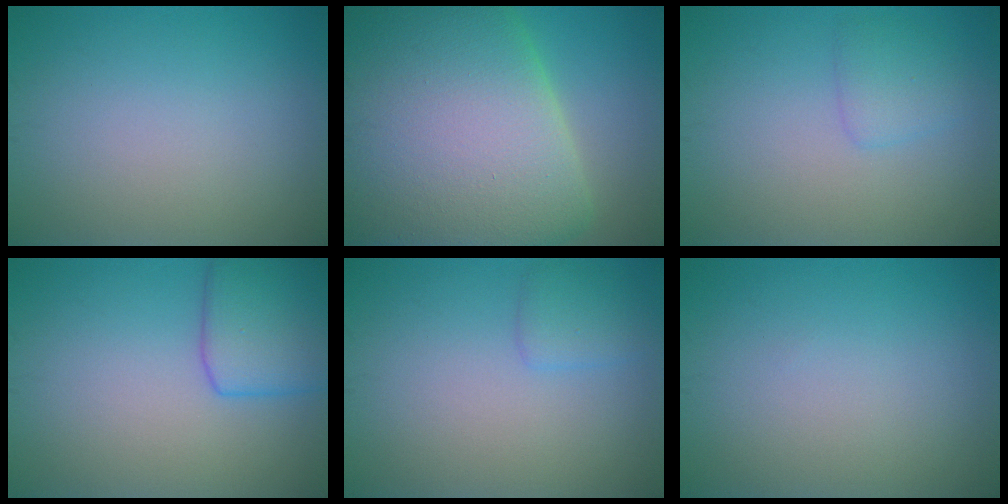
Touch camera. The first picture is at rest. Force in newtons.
{"total": 20.8, "press": 20.8, "slide": 1.0}
{"total": 1.8, "press": 1.8, "slide": 0.1}
{"total": 5.0, "press": 5.0, "slide": 0.3}
{"total": 1.6, "press": 1.6, "slide": 0.0}
{"total": 0.0}